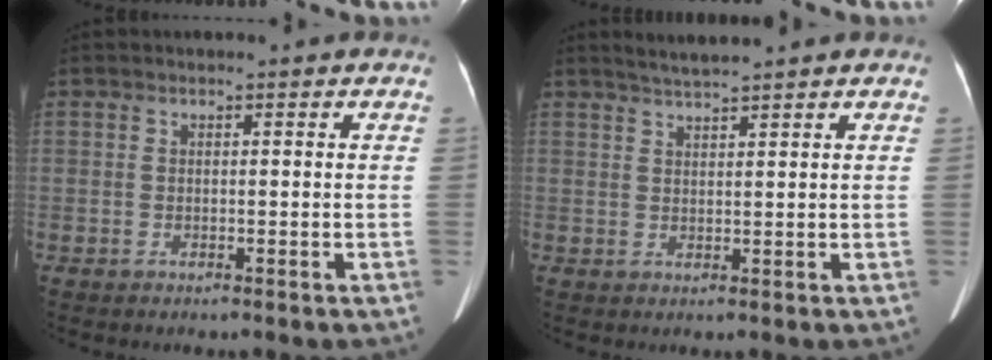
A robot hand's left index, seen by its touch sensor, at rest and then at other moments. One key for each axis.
{"total": 3.0, "fx": 2.7, "fy": -0.5, "fz": 1.1, "tx": -0.023, "ty": 0.009, "tz": 0.054}